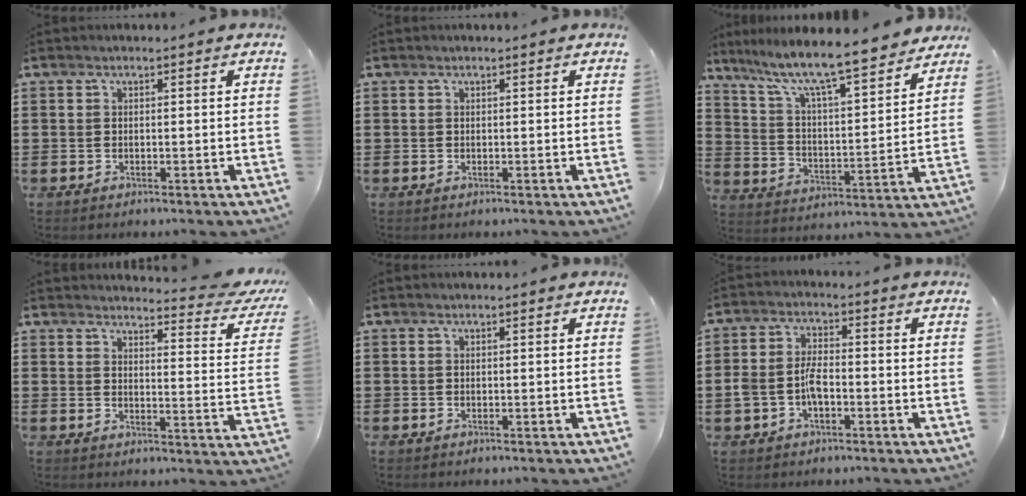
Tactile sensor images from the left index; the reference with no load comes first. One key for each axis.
{"total": 0.0}
{"total": 8.8, "fx": 7.6, "fy": 0.4, "fz": 4.4, "tx": -0.117, "ty": -0.055, "tz": 0.125}
{"total": 4.0, "fx": 3.7, "fy": 0.2, "fz": 1.6, "tx": -0.032, "ty": -0.027, "tz": 0.058}
{"total": 0.0}
{"total": 5.0, "fx": -1.4, "fy": 2.7, "fz": 3.9, "tx": -0.097, "ty": 0.000, "tz": -0.032}